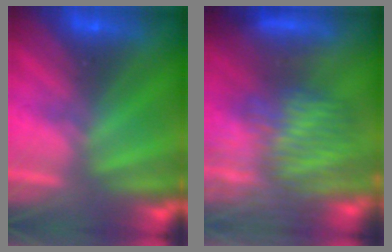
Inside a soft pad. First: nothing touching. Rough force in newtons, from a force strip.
{"total": 6.2}